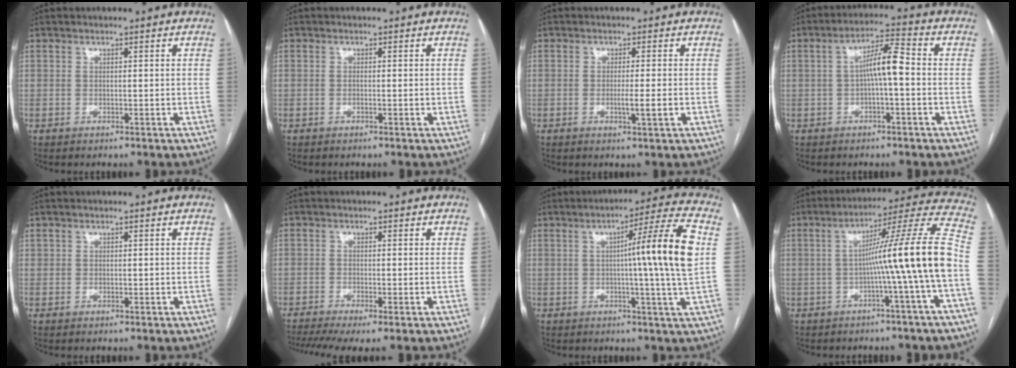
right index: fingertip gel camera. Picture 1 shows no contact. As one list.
[{"total": 0.8, "force": [-0.1, 0.2, 0.8], "torque": [-0.014, -0.001, -0.001]}, {"total": 2.9, "force": [-0.7, -0.2, 2.8], "torque": [-0.050, -0.007, -0.011]}, {"total": 6.0, "force": [-0.4, 0.7, 6.0], "torque": [-0.107, 0.019, -0.007]}, {"total": 0.6, "force": [0.4, 0.5, 0.2], "torque": [0.004, -0.001, 0.005]}, {"total": 6.9, "force": [-4.7, 0.9, 5.0], "torque": [-0.084, -0.012, -0.082]}, {"total": 12.7, "force": [1.4, -2.3, 12.4], "torque": [-0.180, 0.000, 0.018]}, {"total": 15.4, "force": [-2.3, -3.1, 14.9], "torque": [-0.200, 0.019, -0.044]}]